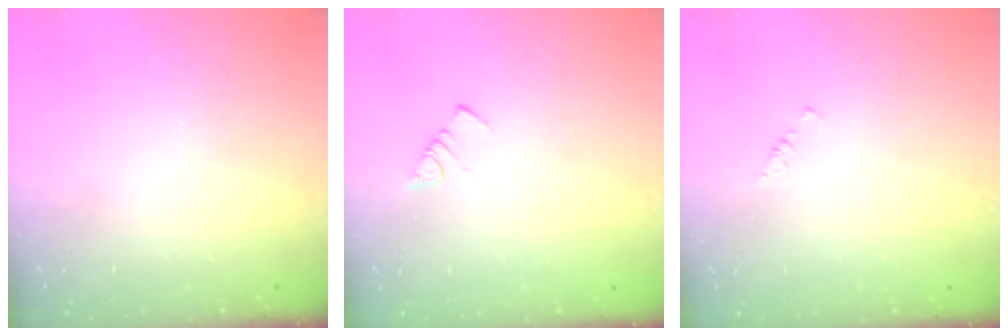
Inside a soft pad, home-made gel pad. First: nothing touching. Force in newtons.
{"total": 1.8, "press": 1.8, "slide": 0.2}
{"total": 2.0, "press": 2.0, "slide": 0.3}